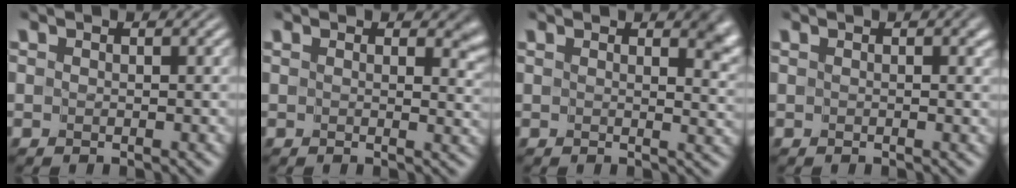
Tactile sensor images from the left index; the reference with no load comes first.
{"total": 3.4, "force": [1.4, 2.0, 2.4], "torque": [-0.025, -0.009, 0.018]}
{"total": 4.3, "force": [2.1, 2.1, 3.2], "torque": [-0.032, -0.007, 0.028]}
{"total": 2.0, "force": [0.8, 1.0, 1.5], "torque": [-0.015, 0.001, 0.013]}